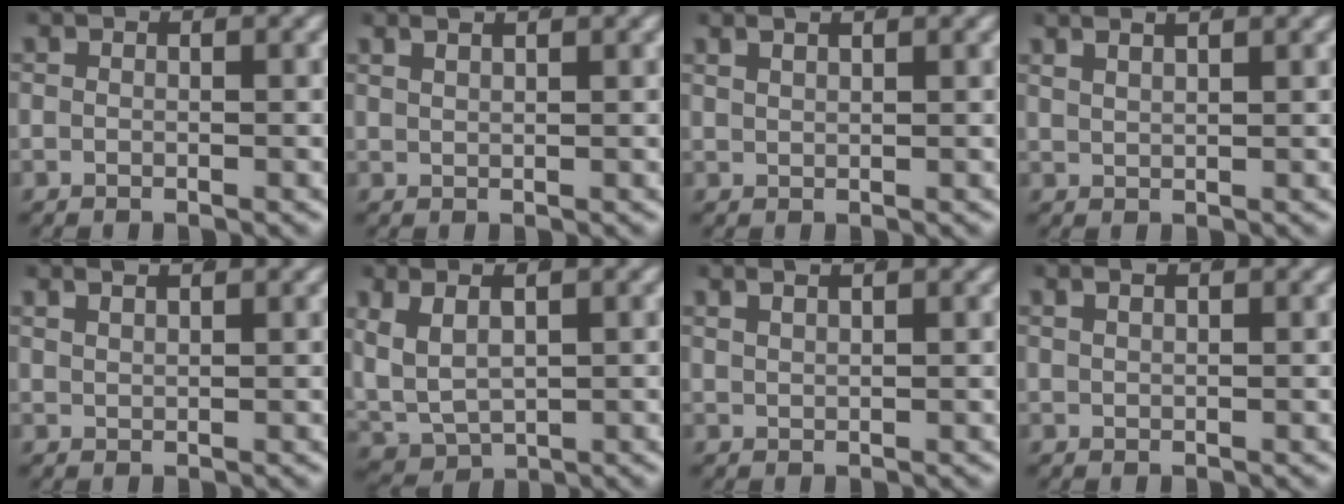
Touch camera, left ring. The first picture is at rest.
{"total": 2.0, "force": [1.9, 0.1, 0.7], "torque": [-0.007, 0.009, 0.033]}
{"total": 1.9, "force": [1.8, 0.0, 0.7], "torque": [-0.009, 0.007, 0.033]}
{"total": 3.1, "force": [2.8, 0.4, 1.3], "torque": [-0.016, 0.011, 0.049]}
{"total": 2.3, "force": [2.2, 0.1, 0.6], "torque": [-0.007, 0.008, 0.040]}
{"total": 7.0, "force": [0.9, 5.8, 3.8], "torque": [-0.115, -0.020, 0.026]}
{"total": 2.4, "force": [2.2, 0.2, 0.9], "torque": [-0.010, 0.010, 0.038]}
{"total": 1.2, "force": [1.1, -0.2, 0.5], "torque": [-0.006, 0.004, 0.024]}